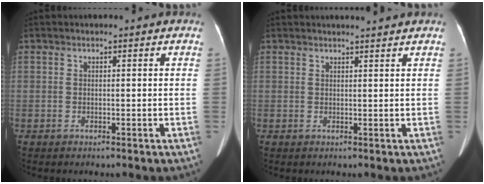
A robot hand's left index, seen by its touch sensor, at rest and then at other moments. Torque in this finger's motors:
{"motor_torque": [0.15, -0.20, 0.00, 0.04]}